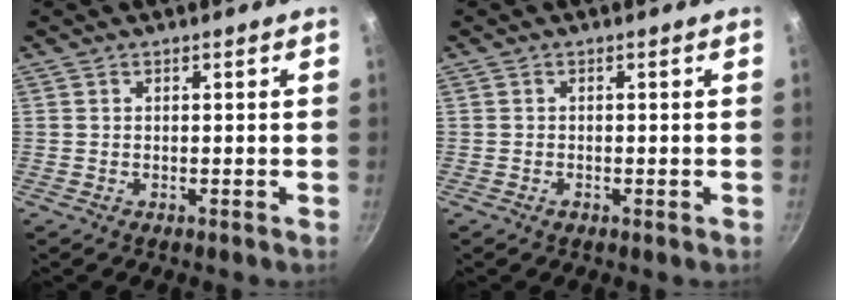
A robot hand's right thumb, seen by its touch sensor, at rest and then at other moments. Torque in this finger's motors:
{"motor_torque": [-0.22, 0.28, -0.57, 0.06, -0.06]}